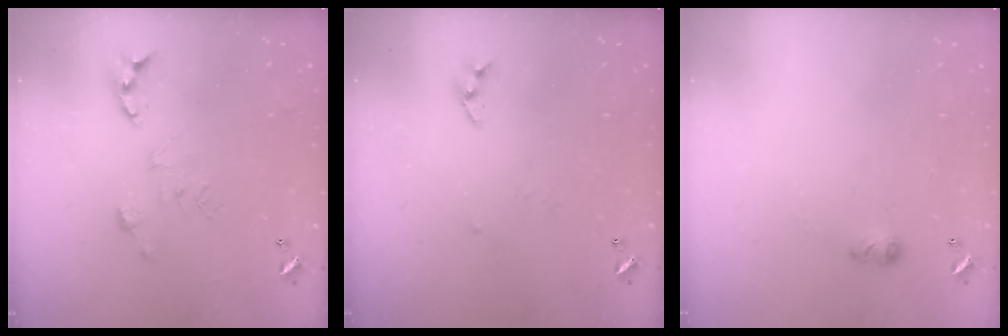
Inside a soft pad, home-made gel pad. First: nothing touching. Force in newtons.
{"total": 4.7, "press": 4.7, "slide": 0.4}
{"total": 4.9, "press": 4.8, "slide": 0.7}